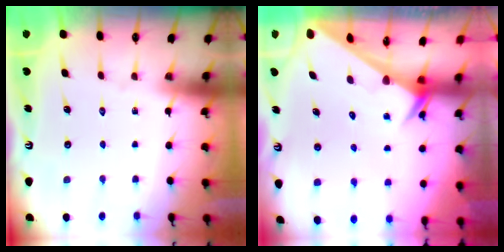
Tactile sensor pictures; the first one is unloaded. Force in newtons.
{"total": 2.1, "press": 2.1, "slide": 0.1}